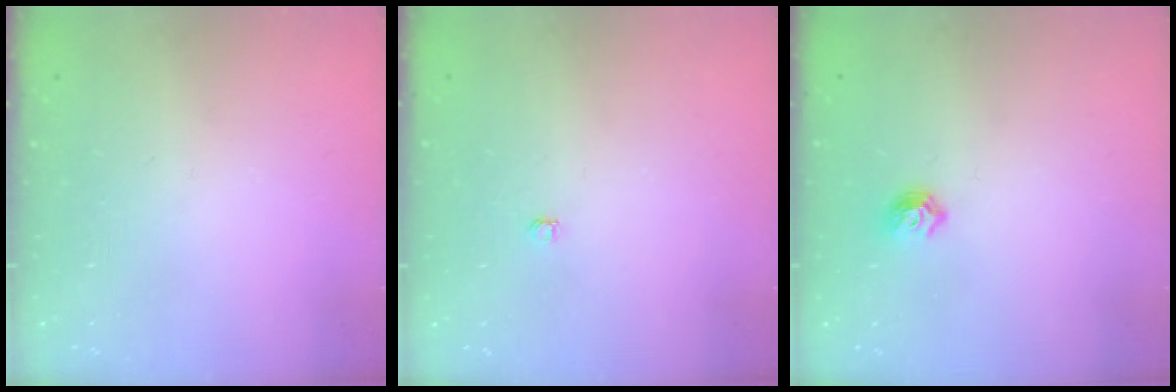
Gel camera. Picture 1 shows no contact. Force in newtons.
{"total": 3.0, "press": 3.0, "slide": 0.4}
{"total": 6.0, "press": 5.9, "slide": 0.8}